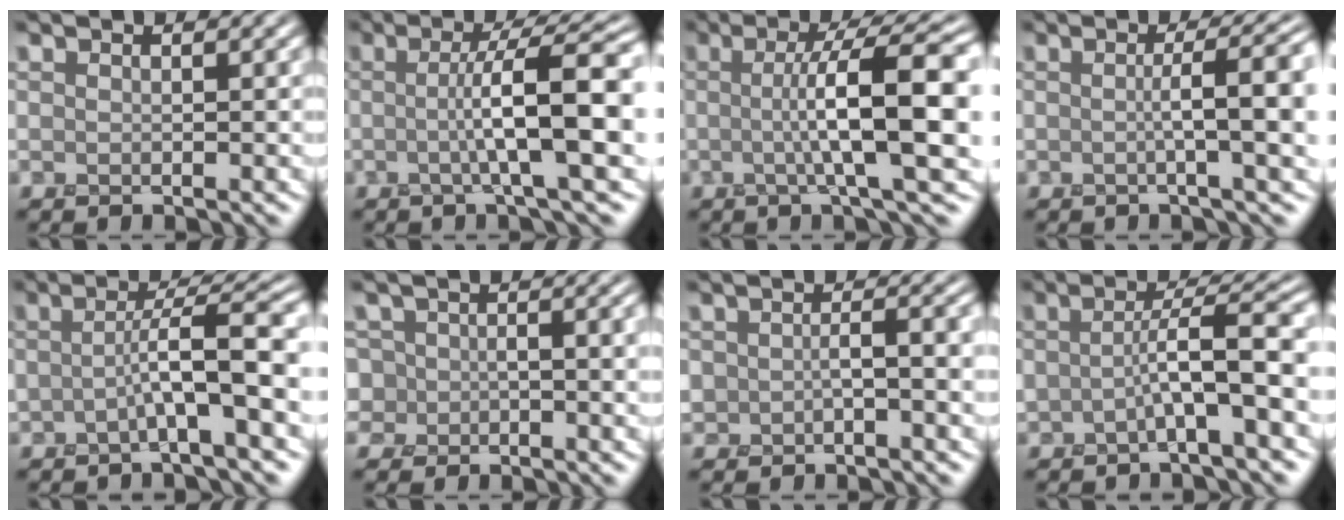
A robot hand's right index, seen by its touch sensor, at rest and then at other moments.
{"total": 8.1, "force": [-0.3, 1.2, 8.0], "torque": [-0.116, 0.011, -0.010]}
{"total": 9.9, "force": [0.1, 1.8, 9.7], "torque": [-0.124, 0.007, -0.001]}
{"total": 5.8, "force": [0.2, 1.2, 5.7], "torque": [-0.071, 0.014, -0.003]}
{"total": 5.5, "force": [-1.1, 0.9, 5.4], "torque": [-0.089, 0.024, -0.028]}
{"total": 5.3, "force": [-0.4, 4.5, 2.7], "torque": [-0.028, 0.023, -0.044]}
{"total": 2.2, "force": [-0.7, 1.1, 1.8], "torque": [-0.035, 0.000, -0.019]}
{"total": 5.1, "force": [-1.2, 0.9, 4.8], "torque": [-0.080, 0.024, -0.028]}